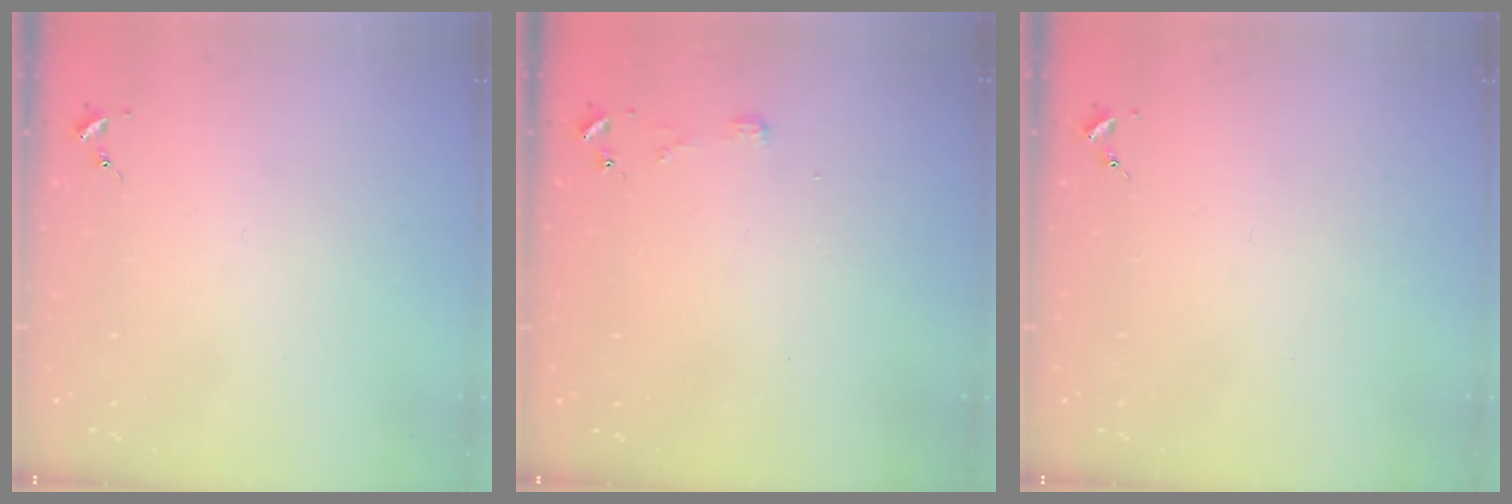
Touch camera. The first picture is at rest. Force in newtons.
{"total": 2.8, "press": 2.8, "slide": 0.2}
{"total": 0.0}